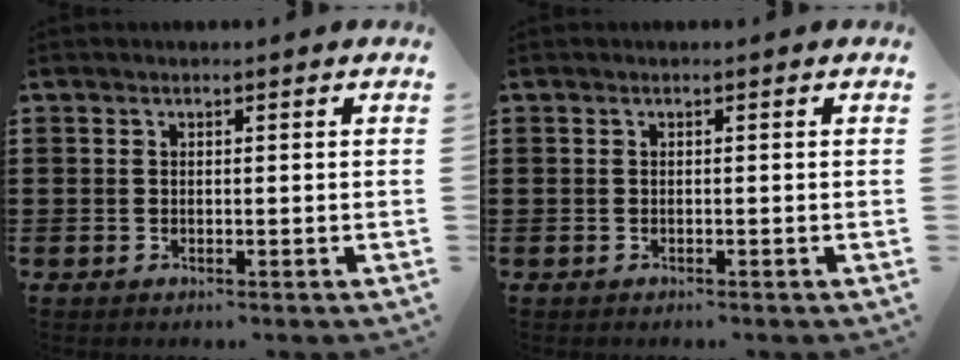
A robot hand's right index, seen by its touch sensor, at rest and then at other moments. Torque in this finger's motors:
{"motor_torque": [-0.01, 0.02, 0.00, -0.01]}